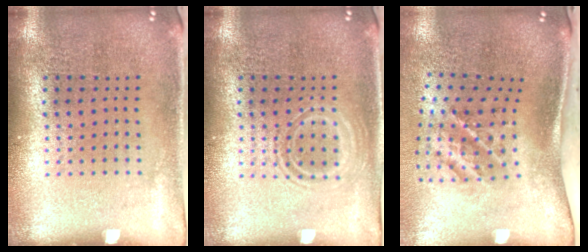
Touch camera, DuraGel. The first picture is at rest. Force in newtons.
{"total": 1.0, "press": 1.0, "slide": 0.2}
{"total": 2.2, "press": 1.2, "slide": 1.8}